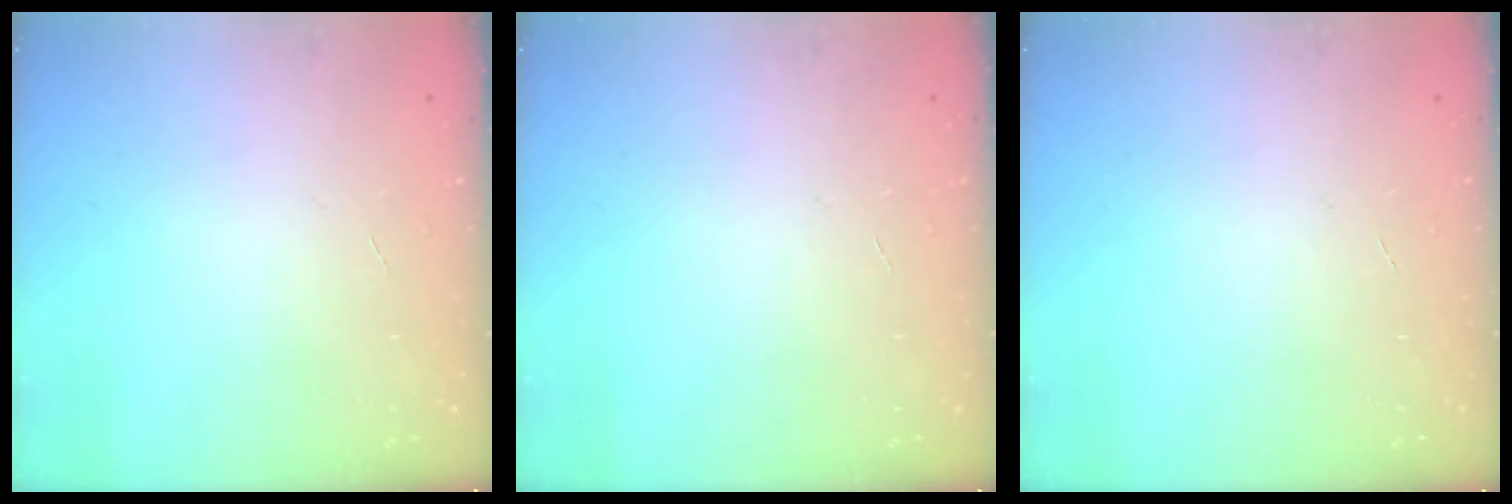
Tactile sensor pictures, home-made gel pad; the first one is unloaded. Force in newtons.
{"total": 0.0}
{"total": 0.0}